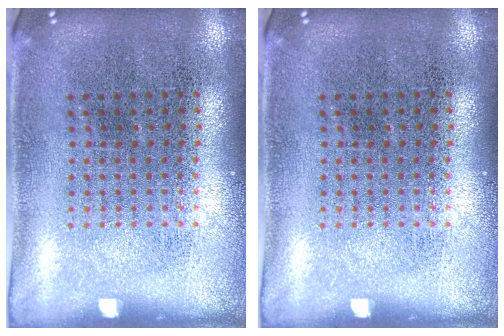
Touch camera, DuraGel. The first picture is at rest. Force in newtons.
{"total": 0.0}